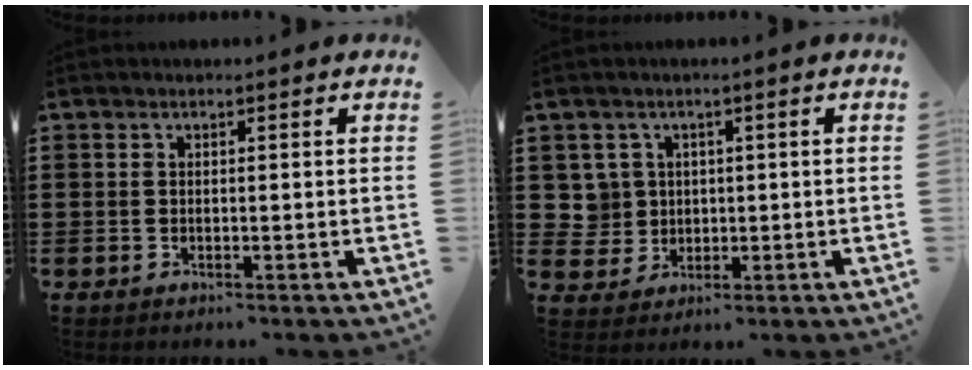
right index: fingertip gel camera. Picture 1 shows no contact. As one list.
[{"total": 4.3, "force": [0.9, 4.1, 0.7], "torque": [-0.037, 0.014, 0.015]}]